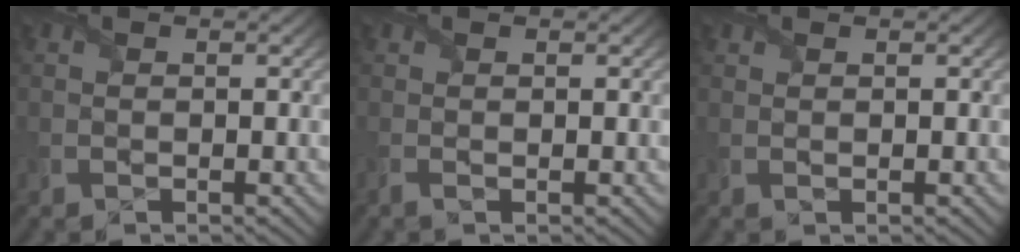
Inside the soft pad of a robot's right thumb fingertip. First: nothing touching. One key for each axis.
{"total": 0.6, "fx": 0.0, "fy": 0.1, "fz": 0.5, "tx": -0.018, "ty": 0.001, "tz": -0.003}
{"total": 0.8, "fx": 0.7, "fy": 0.1, "fz": 0.2, "tx": -0.006, "ty": 0.004, "tz": 0.013}